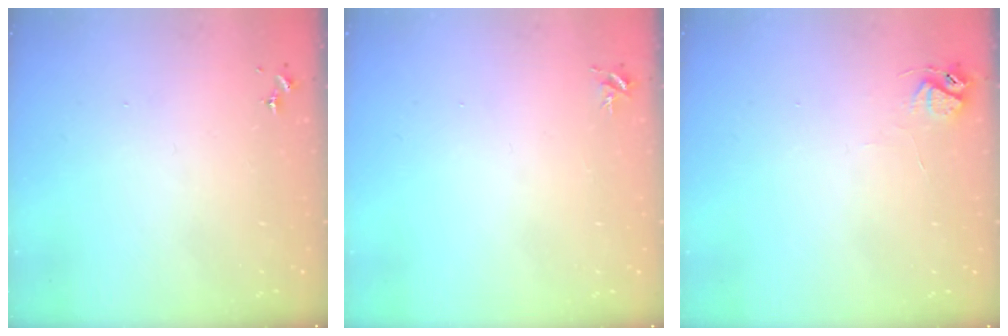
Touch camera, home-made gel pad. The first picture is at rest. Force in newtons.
{"total": 3.8, "press": 3.8, "slide": 0.5}
{"total": 6.6, "press": 6.6, "slide": 0.7}